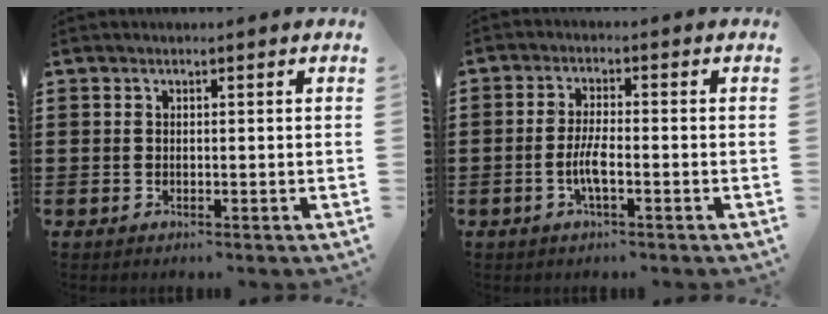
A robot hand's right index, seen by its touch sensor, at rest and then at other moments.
{"total": 4.0, "force": [-1.3, 0.9, 3.7], "torque": [-0.086, -0.005, -0.031]}